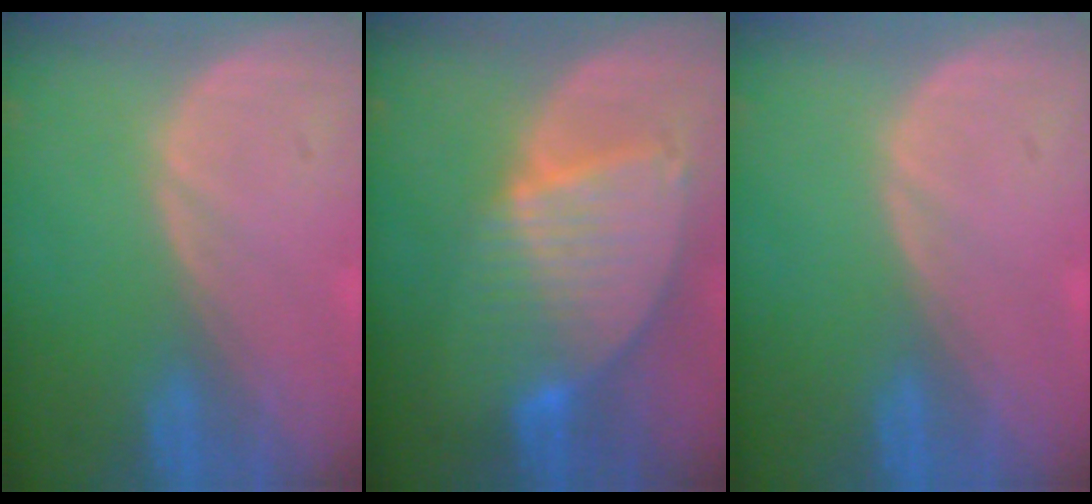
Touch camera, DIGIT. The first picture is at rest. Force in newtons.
{"total": 8.5, "press": 7.5, "slide": 4.0}
{"total": 0.0}